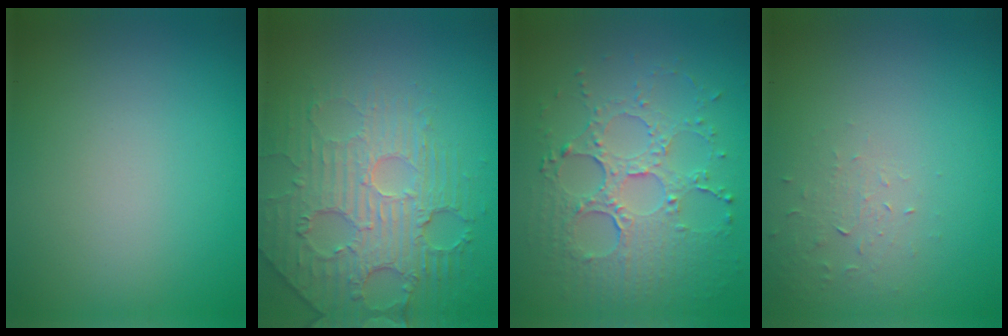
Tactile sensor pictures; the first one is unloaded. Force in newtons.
{"total": 4.3, "press": 4.0, "slide": 1.6}
{"total": 5.0, "press": 3.7, "slide": 3.4}
{"total": 1.0, "press": 0.4, "slide": 0.9}